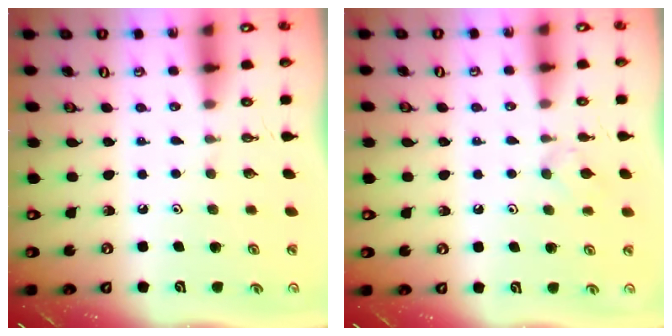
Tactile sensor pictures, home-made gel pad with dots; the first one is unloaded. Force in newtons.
{"total": 4.1, "press": 4.0, "slide": 0.8}